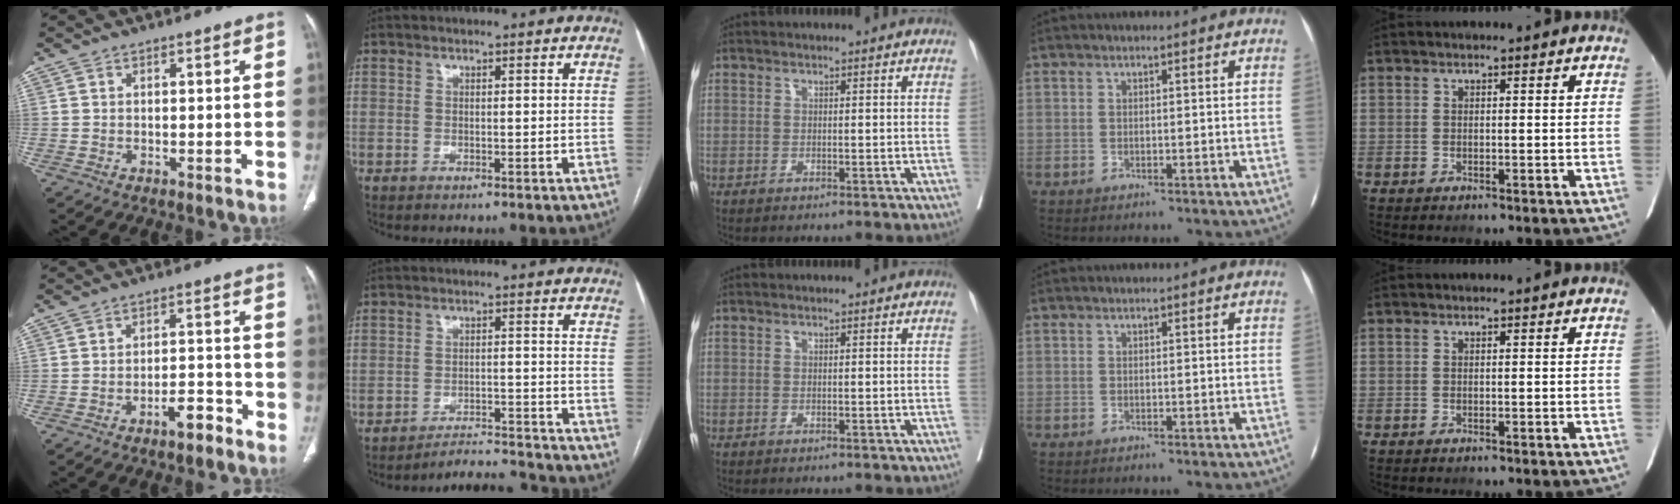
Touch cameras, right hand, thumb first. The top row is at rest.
{"thumb": {"total": 4.6, "force": [-3.2, 1.7, 2.8], "torque": [-0.037, 0.030, -0.048]}, "index": {"total": 7.0, "force": [-7.0, -0.8, -0.7], "torque": [0.008, 0.007, -0.111]}}